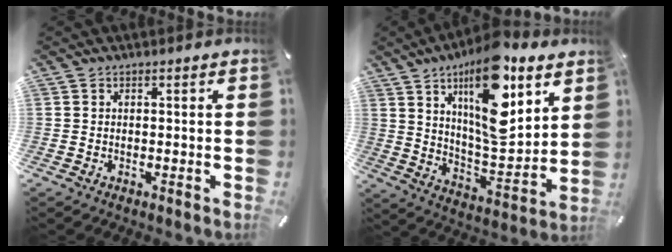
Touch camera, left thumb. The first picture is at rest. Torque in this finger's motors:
{"motor_torque": [2.51, 2.50, 1.66, -1.11, 0.30]}